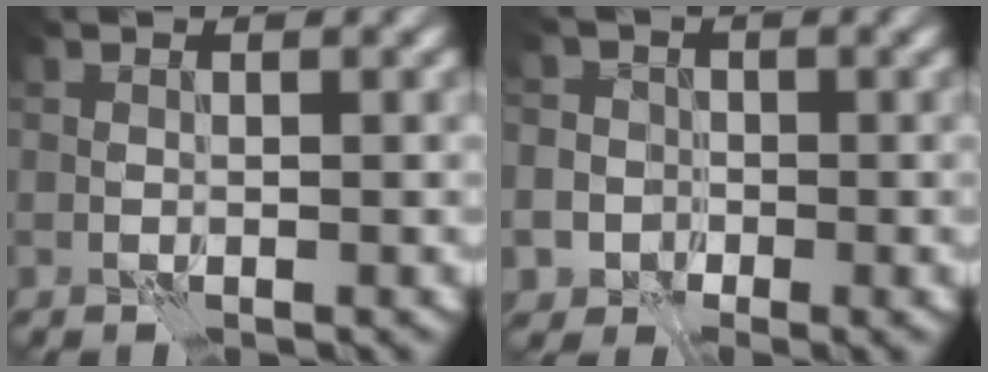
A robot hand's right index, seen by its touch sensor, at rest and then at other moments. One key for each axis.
{"total": 7.4, "fx": -2.4, "fy": 6.8, "fz": 1.9, "tx": -0.027, "ty": 0.004, "tz": -0.085}